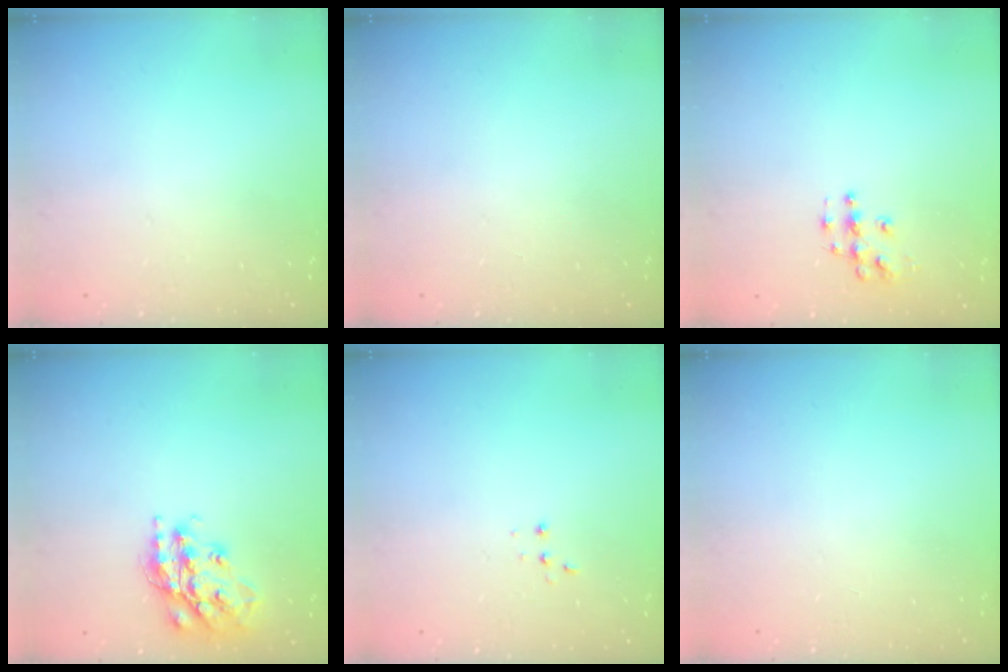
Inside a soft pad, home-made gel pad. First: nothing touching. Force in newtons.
{"total": 0.0}
{"total": 4.8, "press": 4.8, "slide": 0.3}
{"total": 17.4, "press": 17.4, "slide": 1.4}
{"total": 2.7, "press": 2.7, "slide": 0.5}
{"total": 0.0}